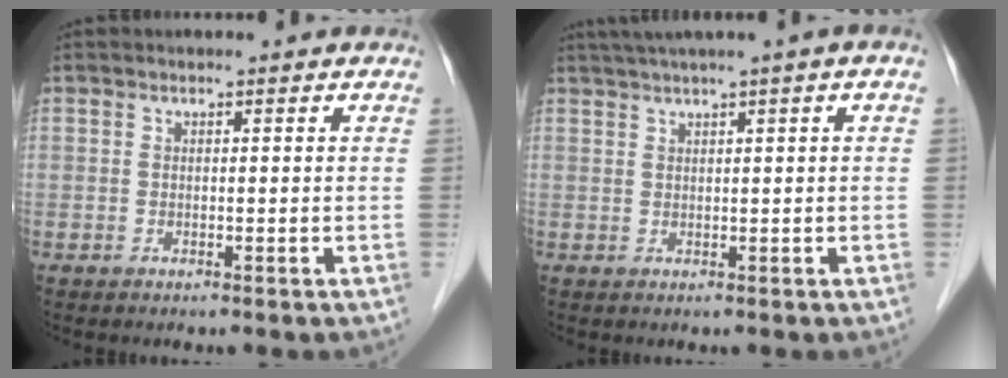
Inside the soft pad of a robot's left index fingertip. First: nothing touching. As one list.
[{"total": 4.9, "force": [3.0, -0.8, 3.7], "torque": [-0.067, 0.022, 0.055]}]